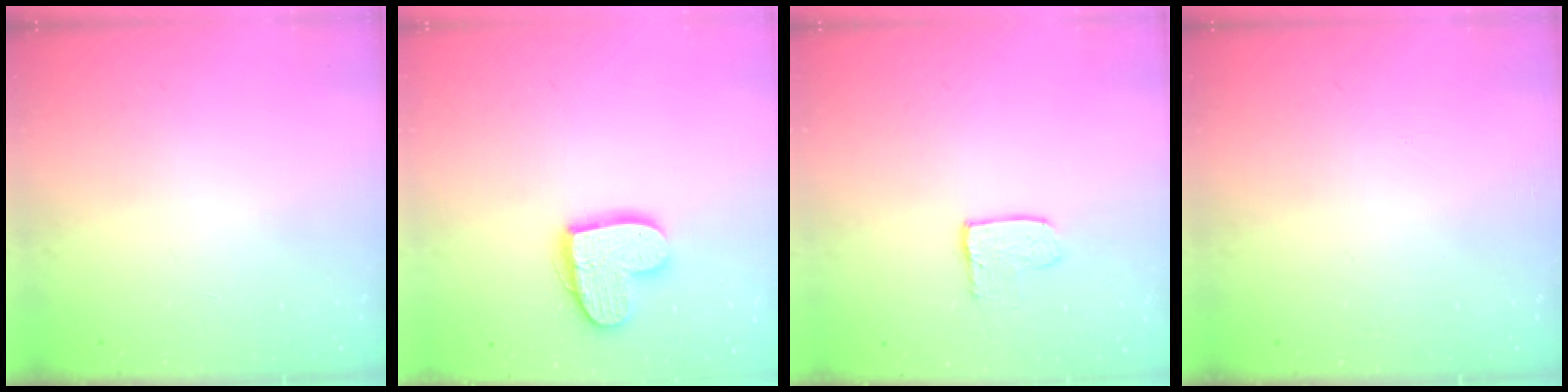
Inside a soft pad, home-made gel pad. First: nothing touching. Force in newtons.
{"total": 14.5, "press": 14.5, "slide": 1.0}
{"total": 3.8, "press": 3.8, "slide": 0.4}
{"total": 0.0}